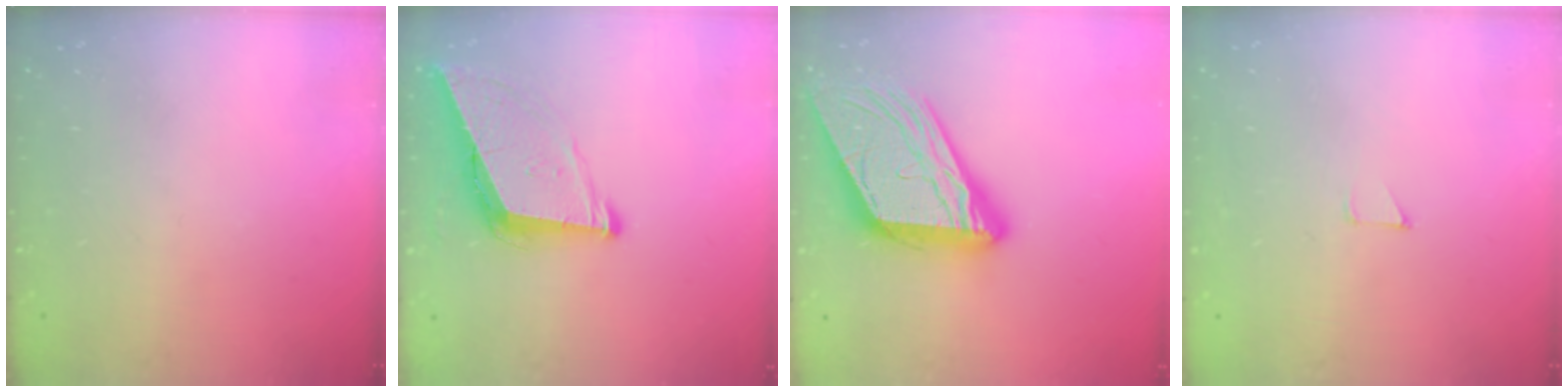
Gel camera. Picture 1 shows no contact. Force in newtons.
{"total": 8.7, "press": 8.4, "slide": 2.4}
{"total": 20.7, "press": 20.6, "slide": 2.1}
{"total": 2.7, "press": 2.7, "slide": 0.2}